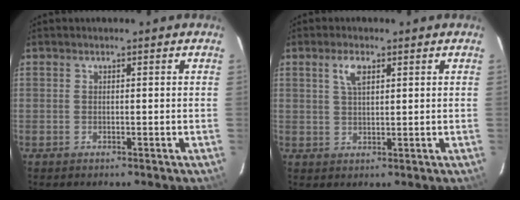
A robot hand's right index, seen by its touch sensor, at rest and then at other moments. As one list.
[{"total": 3.6, "force": [1.7, 1.5, 2.8], "torque": [-0.053, 0.006, 0.033]}]